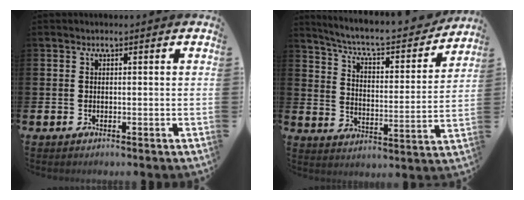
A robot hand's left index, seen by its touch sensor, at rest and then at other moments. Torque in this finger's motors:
{"motor_torque": [0.04, -0.79, 0.46, 0.21]}